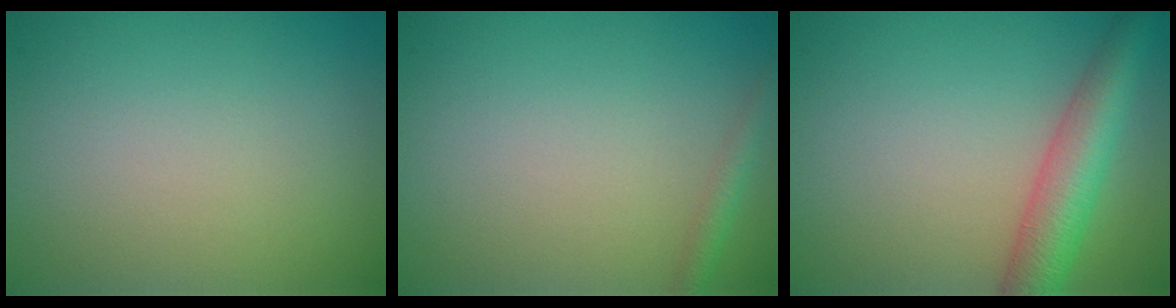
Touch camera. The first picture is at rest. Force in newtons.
{"total": 1.4, "press": 1.4, "slide": 0.1}
{"total": 5.2, "press": 5.2, "slide": 0.3}